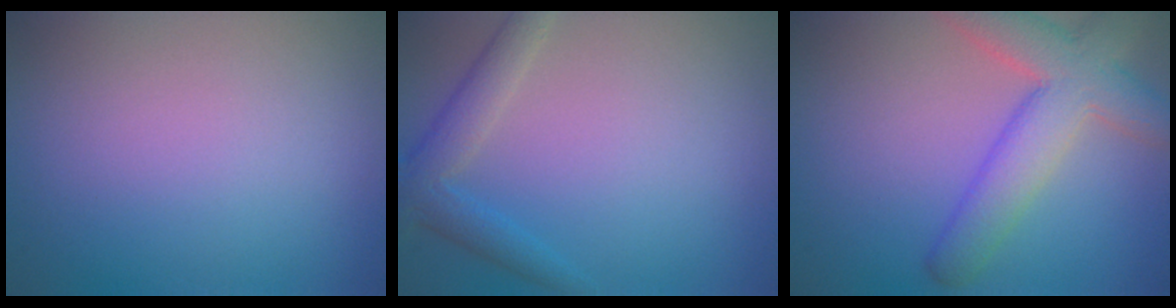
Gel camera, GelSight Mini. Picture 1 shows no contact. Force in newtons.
{"total": 3.0, "press": 3.0, "slide": 0.1}
{"total": 6.6, "press": 6.5, "slide": 0.4}